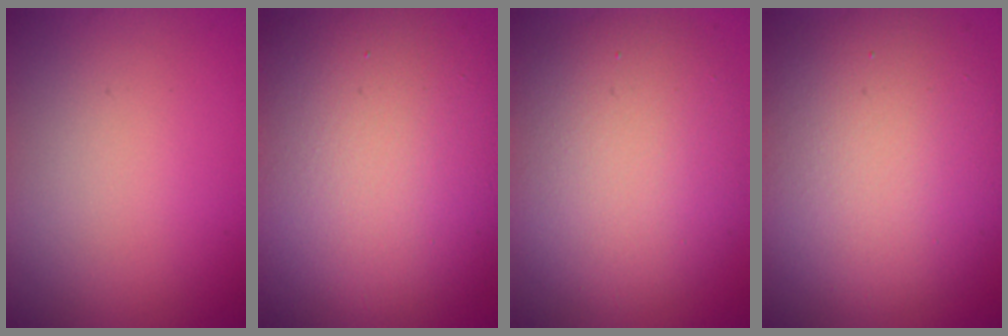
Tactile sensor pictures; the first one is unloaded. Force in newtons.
{"total": 15.4, "press": 15.4, "slide": 0.4}
{"total": 9.0, "press": 9.0, "slide": 0.2}
{"total": 11.5, "press": 11.5, "slide": 0.3}